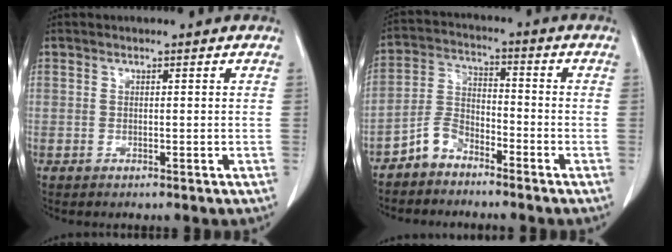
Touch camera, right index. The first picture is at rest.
{"total": 5.4, "force": [-4.2, 2.9, 1.8], "torque": [-0.039, 0.004, -0.087]}